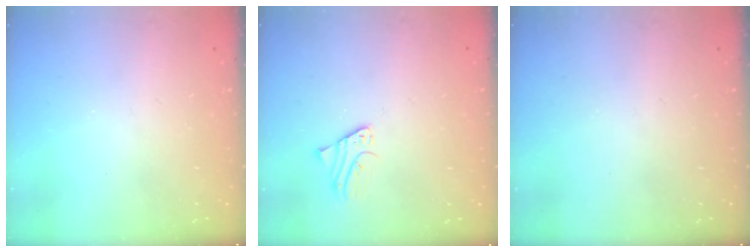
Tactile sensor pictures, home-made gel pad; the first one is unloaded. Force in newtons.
{"total": 1.9, "press": 1.9, "slide": 0.1}
{"total": 0.0}